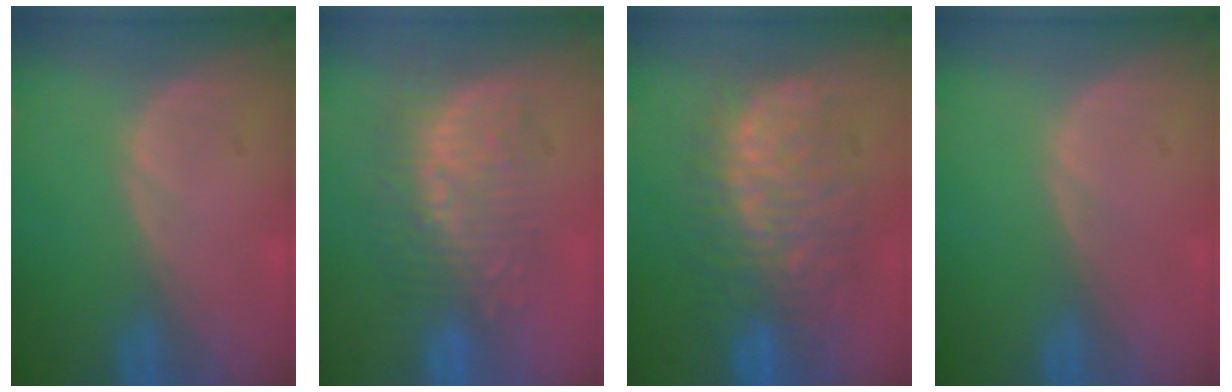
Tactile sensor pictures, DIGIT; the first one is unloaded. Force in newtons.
{"total": 10.0, "press": 8.7, "slide": 4.8}
{"total": 11.0, "press": 10.9, "slide": 1.3}
{"total": 0.0}